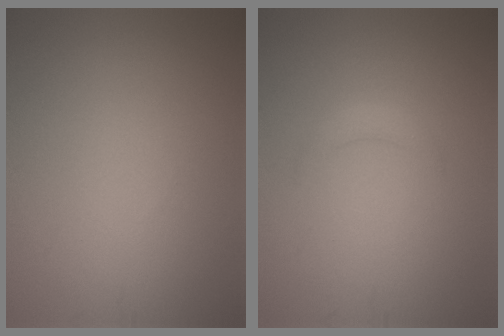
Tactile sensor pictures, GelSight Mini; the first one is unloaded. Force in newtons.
{"total": 1.2, "press": 1.2, "slide": 0.1}